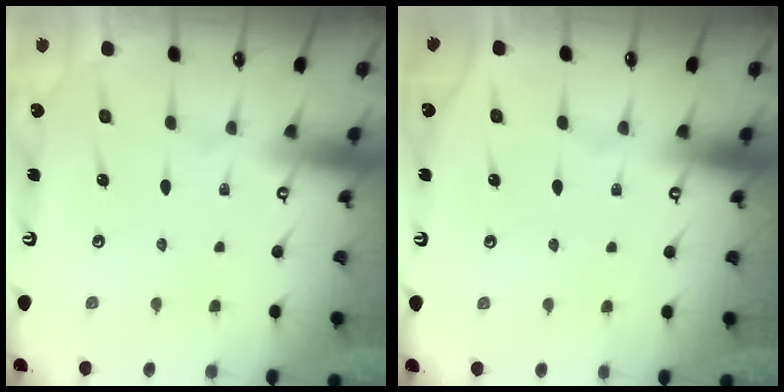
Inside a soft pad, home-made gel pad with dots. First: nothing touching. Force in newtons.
{"total": 0.0}